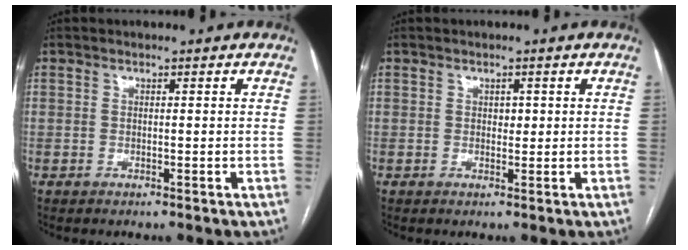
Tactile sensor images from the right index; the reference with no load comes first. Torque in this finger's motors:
{"motor_torque": [0.07, 0.02, 0.02, 0.01]}